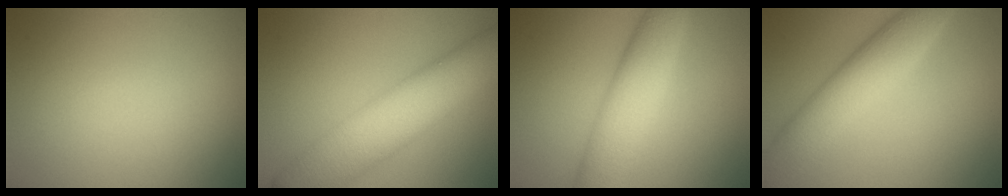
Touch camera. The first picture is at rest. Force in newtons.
{"total": 9.9, "press": 9.9, "slide": 0.2}
{"total": 6.9, "press": 6.9, "slide": 0.3}
{"total": 7.0, "press": 7.0, "slide": 0.0}